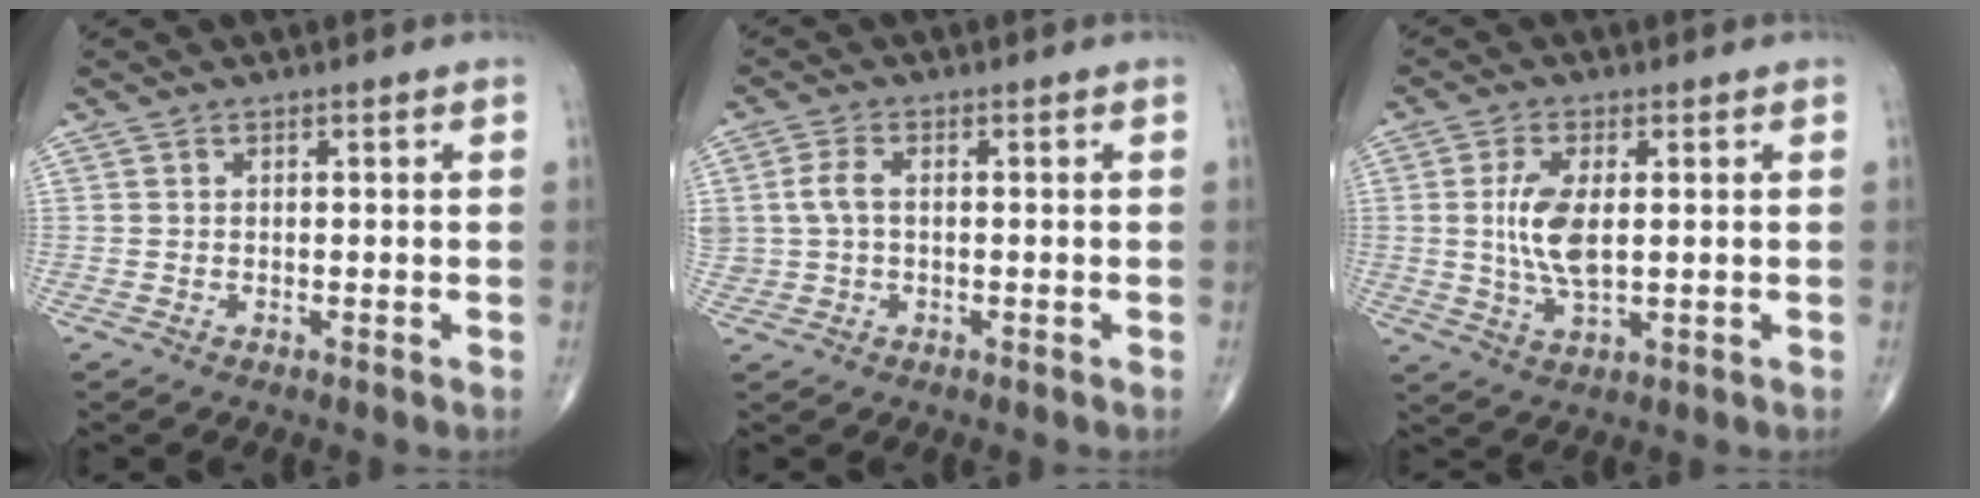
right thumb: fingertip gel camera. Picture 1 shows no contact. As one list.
[{"total": 4.1, "force": [0.3, 2.6, 3.1], "torque": [-0.070, 0.006, 0.005]}, {"total": 7.8, "force": [0.7, 3.4, 7.0], "torque": [-0.147, -0.009, 0.017]}]